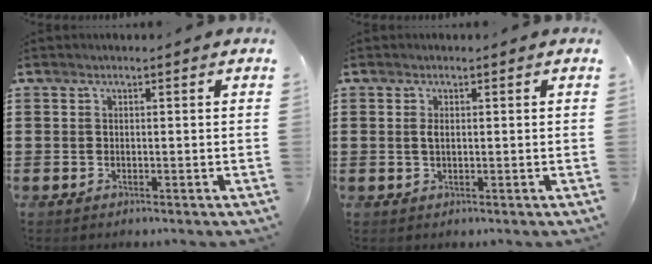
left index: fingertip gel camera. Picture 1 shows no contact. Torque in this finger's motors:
{"motor_torque": [1.06, 1.08, 0.13, 0.05]}